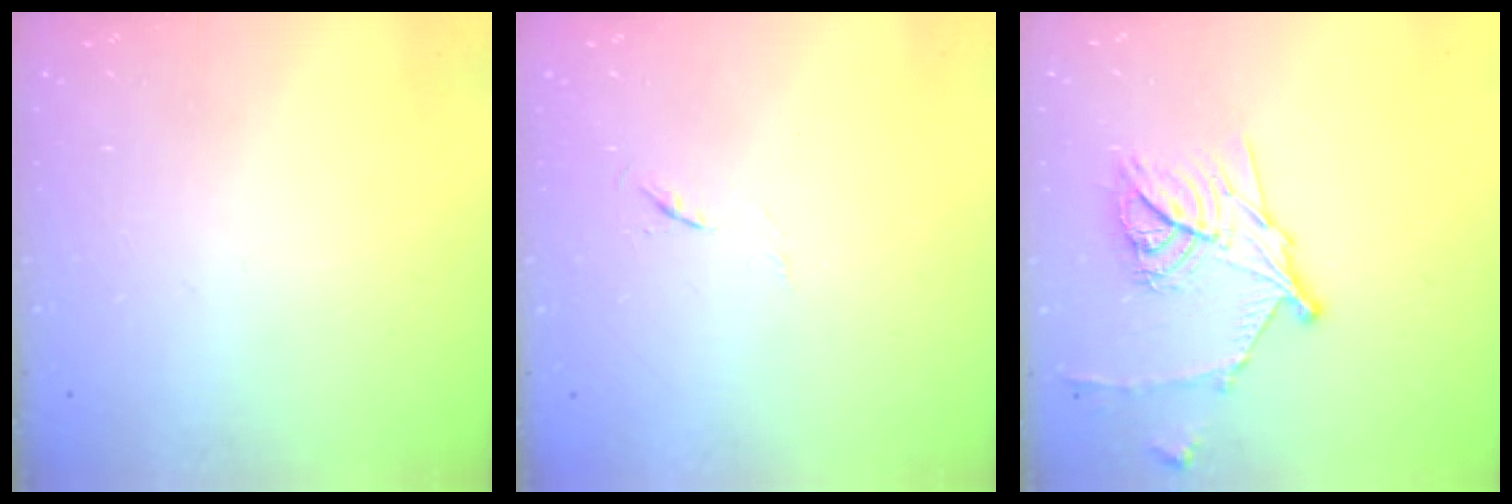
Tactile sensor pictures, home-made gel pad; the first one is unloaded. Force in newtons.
{"total": 4.0, "press": 4.0, "slide": 0.6}
{"total": 14.9, "press": 14.9, "slide": 0.8}